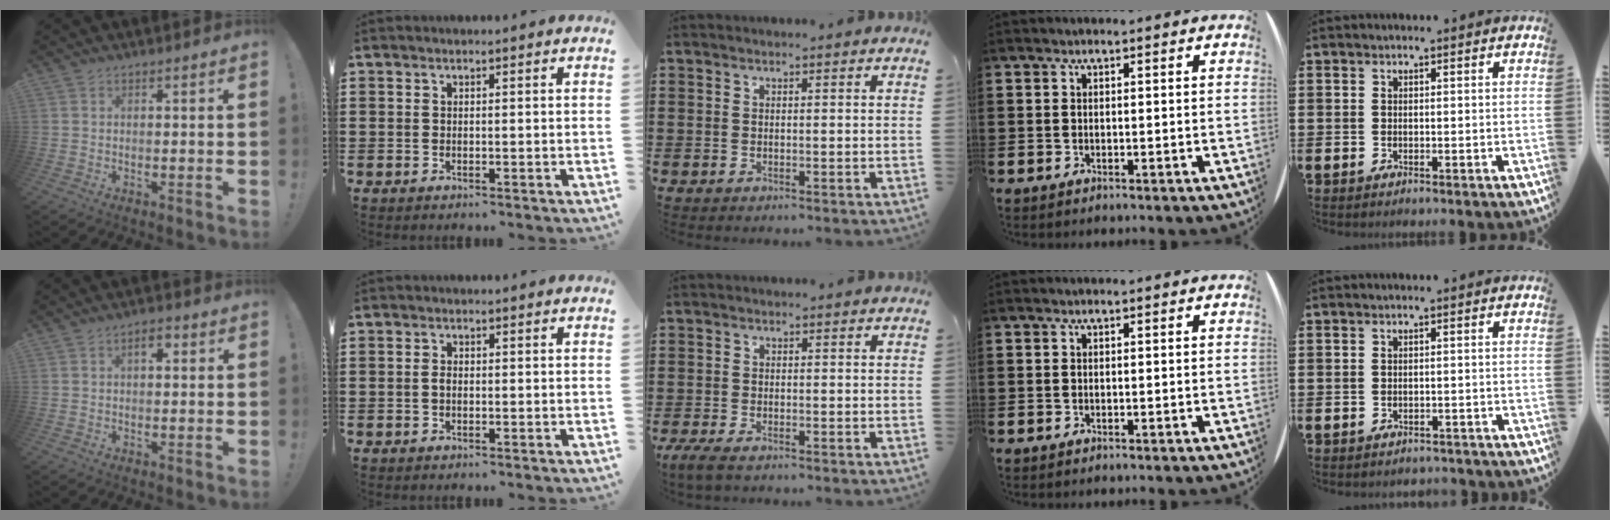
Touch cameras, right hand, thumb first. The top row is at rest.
{"thumb": {"total": 2.8, "force": [0.5, 1.5, 2.3], "torque": [-0.032, 0.004, 0.004]}, "index": {"total": 1.0, "force": [-0.2, 0.4, 0.9], "torque": [-0.026, -0.002, -0.008]}, "middle": {"total": 2.2, "force": [-1.7, 0.6, 1.3], "torque": [-0.039, -0.003, -0.037]}, "little": {"total": 0.8, "force": [-0.8, 0.1, 0.0], "torque": [-0.004, 0.000, -0.018]}}